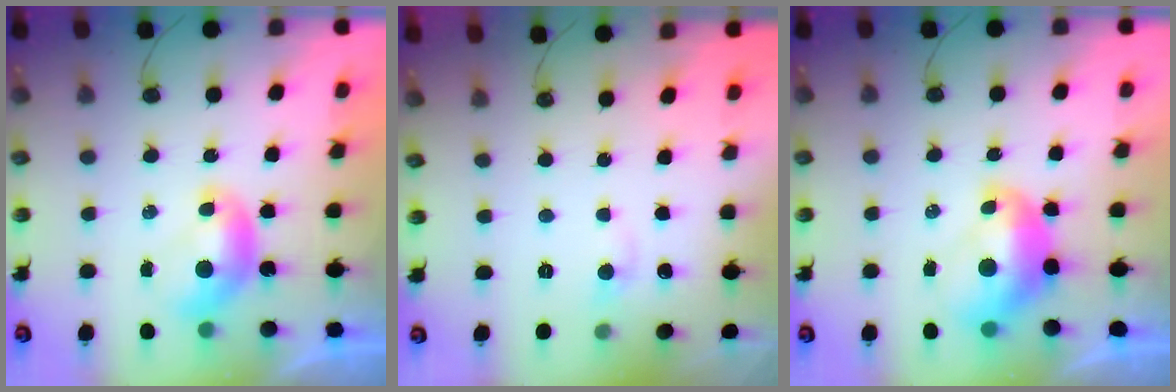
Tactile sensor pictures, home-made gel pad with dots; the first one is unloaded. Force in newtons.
{"total": 1.1, "press": 0.8, "slide": 0.7}
{"total": 2.8, "press": 2.7, "slide": 0.7}